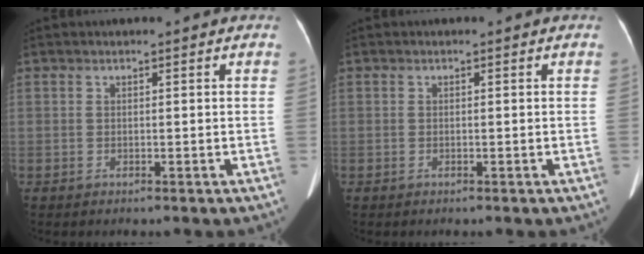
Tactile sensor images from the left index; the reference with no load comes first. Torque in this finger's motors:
{"motor_torque": [0.01, 0.01, 0.00, 0.00]}